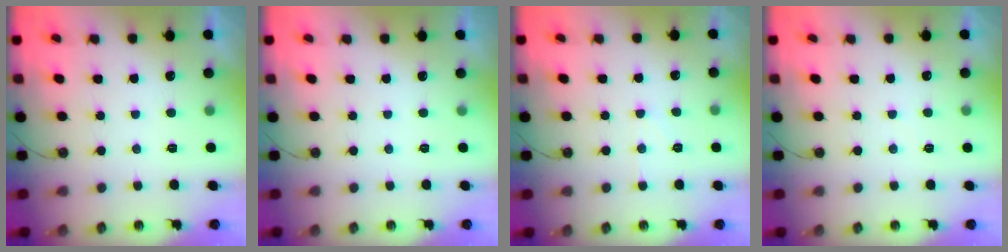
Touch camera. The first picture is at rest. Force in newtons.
{"total": 0.0}
{"total": 5.3, "press": 5.3, "slide": 0.5}
{"total": 3.0, "press": 3.0, "slide": 0.4}